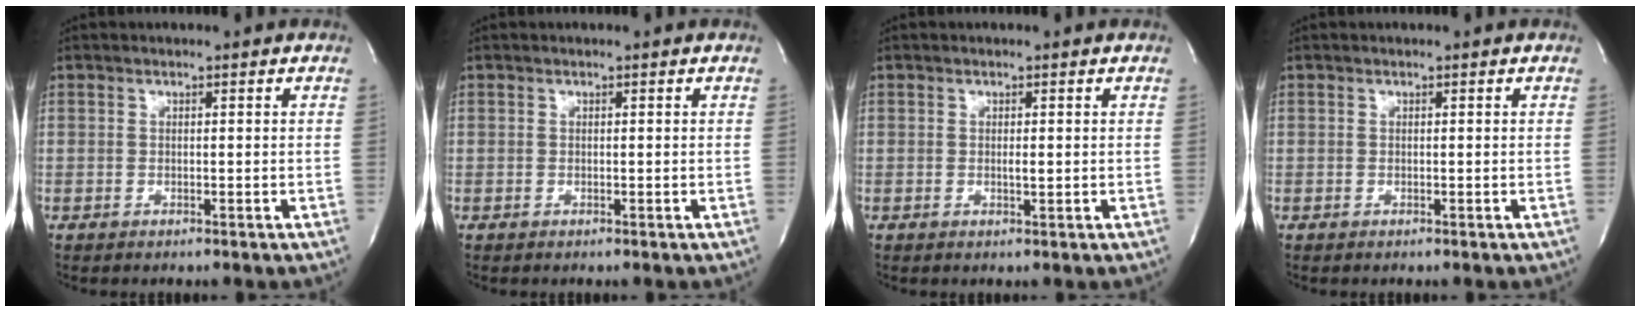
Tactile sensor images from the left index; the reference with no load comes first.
{"total": 0.0}
{"total": 0.9, "force": [0.1, 0.1, 0.9], "torque": [-0.019, -0.003, 0.001]}
{"total": 0.0}